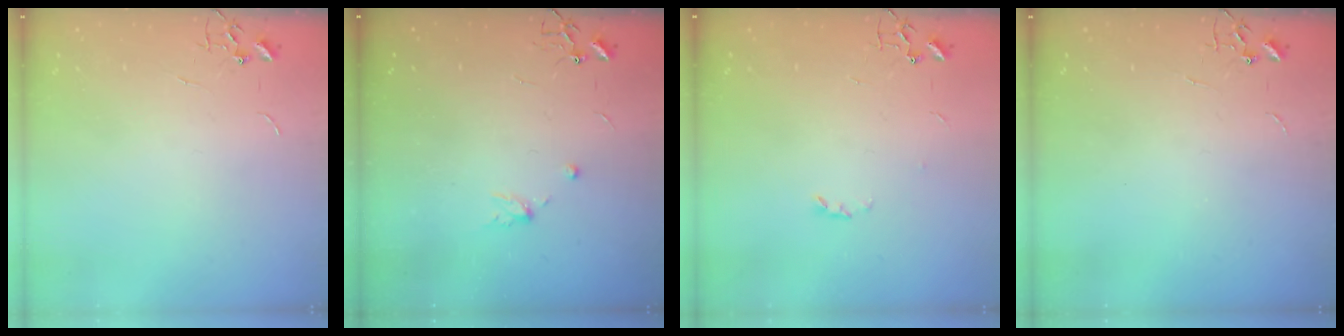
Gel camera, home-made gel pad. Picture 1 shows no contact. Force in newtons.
{"total": 5.0, "press": 4.6, "slide": 1.8}
{"total": 2.8, "press": 2.7, "slide": 0.5}
{"total": 0.0}